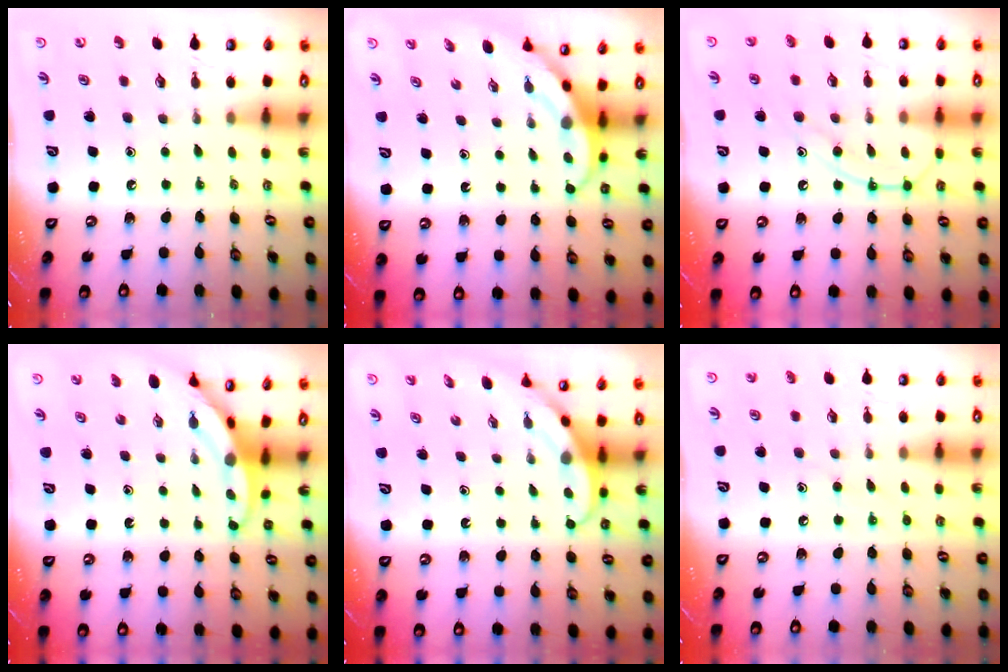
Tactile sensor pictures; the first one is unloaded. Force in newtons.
{"total": 4.0, "press": 3.9, "slide": 0.4}
{"total": 13.0, "press": 12.9, "slide": 1.2}
{"total": 3.4, "press": 3.4, "slide": 0.2}
{"total": 3.8, "press": 3.8, "slide": 0.3}
{"total": 7.4, "press": 7.4, "slide": 0.6}